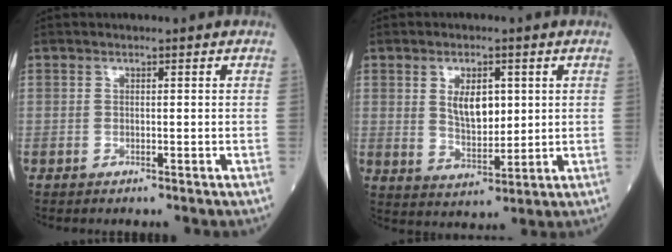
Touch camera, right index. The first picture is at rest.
{"total": 6.6, "force": [1.7, 3.2, 5.5], "torque": [-0.099, 0.000, 0.039]}